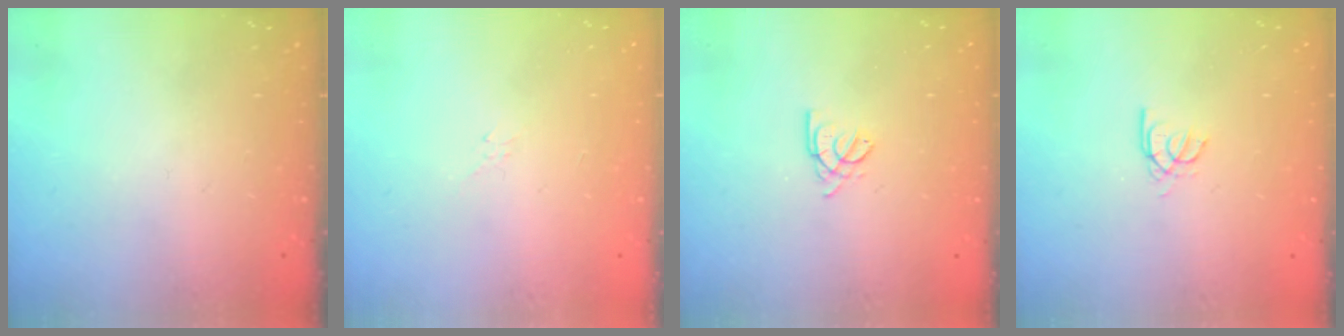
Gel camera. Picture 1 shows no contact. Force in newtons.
{"total": 2.1, "press": 2.0, "slide": 0.6}
{"total": 2.0, "press": 2.0, "slide": 0.4}
{"total": 2.4, "press": 2.4, "slide": 0.3}